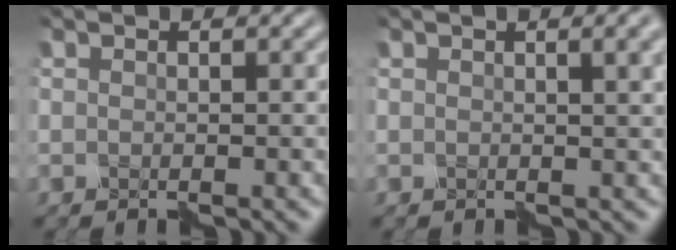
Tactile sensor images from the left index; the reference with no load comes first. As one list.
[{"total": 4.0, "force": [1.5, 1.7, 3.3], "torque": [-0.023, 0.019, -0.001]}]